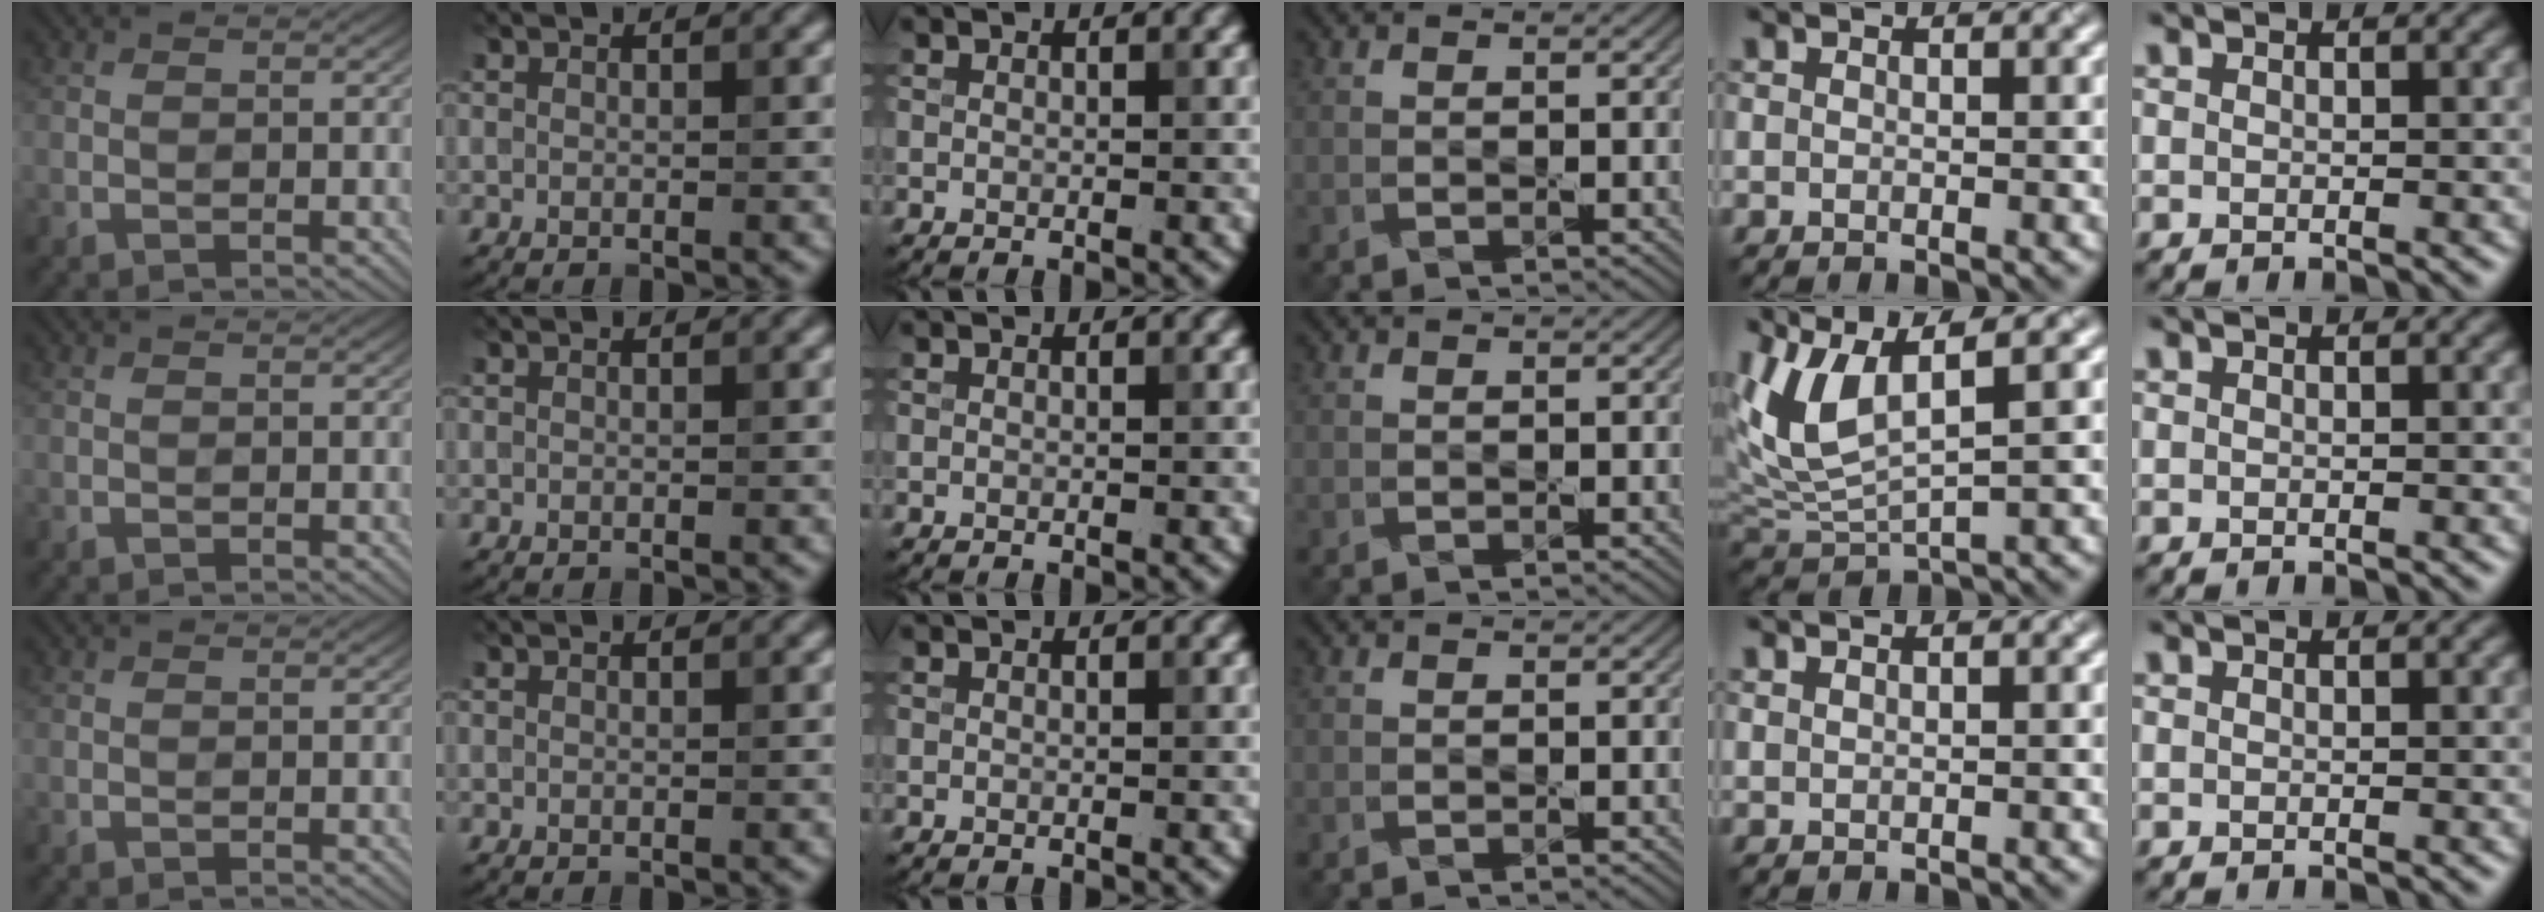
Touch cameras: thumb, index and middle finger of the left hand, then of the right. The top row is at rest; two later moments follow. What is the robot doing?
{"motion": "press", "object": "sticky note"}